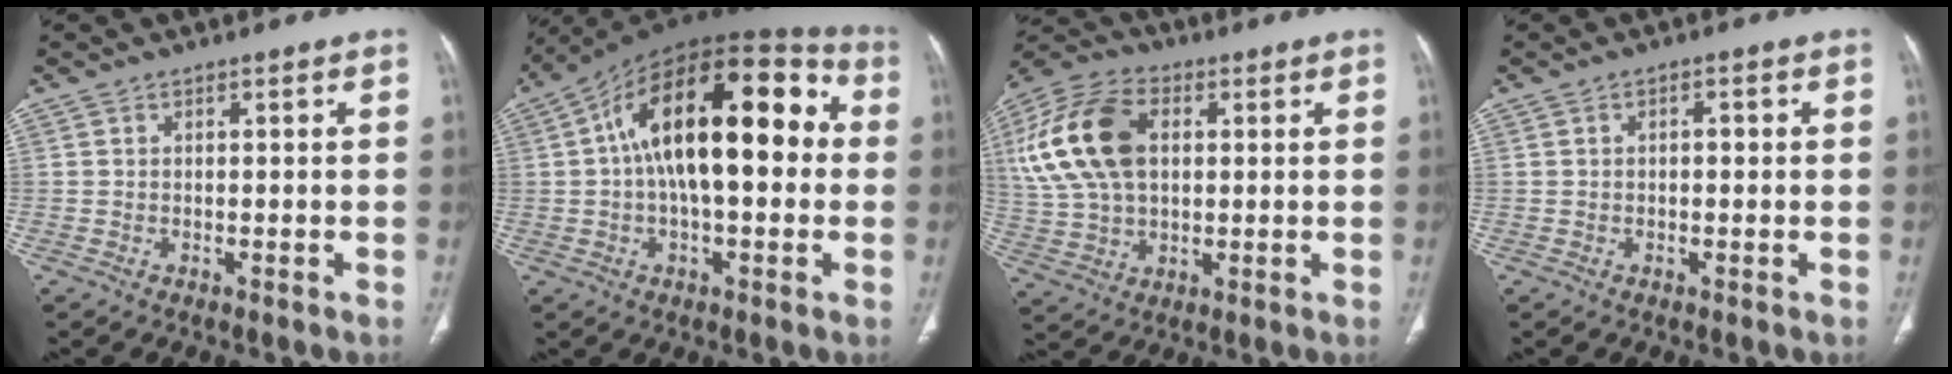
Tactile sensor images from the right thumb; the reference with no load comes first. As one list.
[{"total": 23.4, "force": [2.5, 11.1, 20.5], "torque": [-0.308, 0.046, 0.027]}, {"total": 18.2, "force": [3.7, 11.5, 13.6], "torque": [-0.276, 0.014, 0.066]}, {"total": 1.6, "force": [0.1, 0.8, 1.3], "torque": [-0.021, 0.005, 0.001]}]